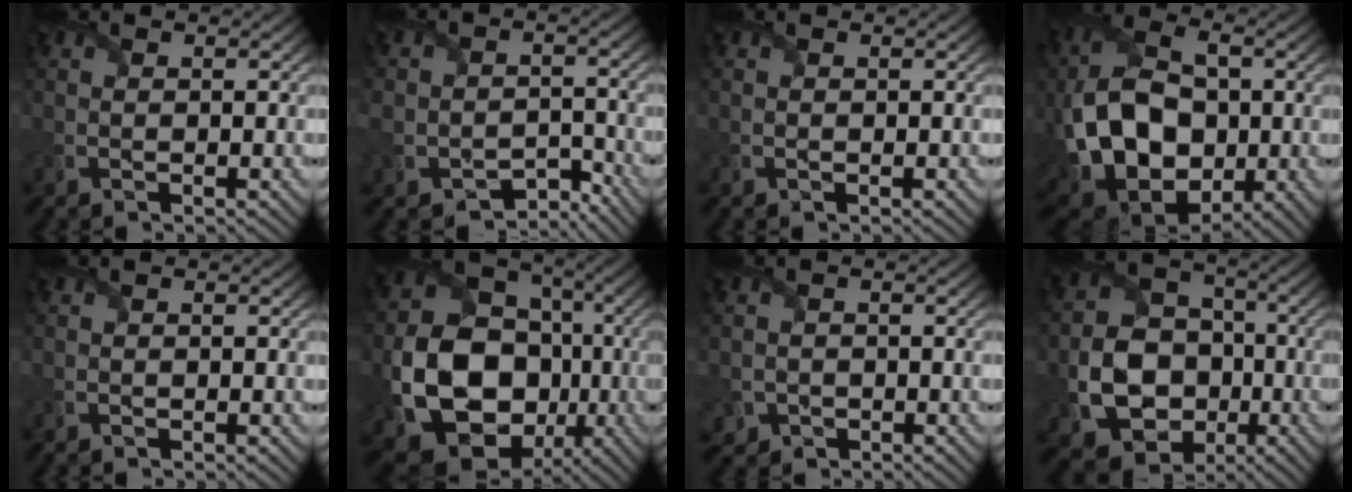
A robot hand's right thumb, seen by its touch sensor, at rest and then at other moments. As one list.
[{"total": 6.6, "force": [-4.2, 4.8, 1.8], "torque": [-0.029, -0.017, -0.061]}, {"total": 0.0}, {"total": 15.5, "force": [-1.5, 10.9, 10.9], "torque": [-0.241, -0.013, -0.032]}, {"total": 0.0}, {"total": 17.0, "force": [-4.1, 13.7, 9.2], "torque": [-0.200, -0.052, -0.059]}, {"total": 1.8, "force": [-0.9, 1.5, 0.1], "torque": [0.001, -0.010, -0.019]}, {"total": 11.7, "force": [-3.2, 9.5, 6.0], "torque": [-0.141, -0.024, -0.064]}]